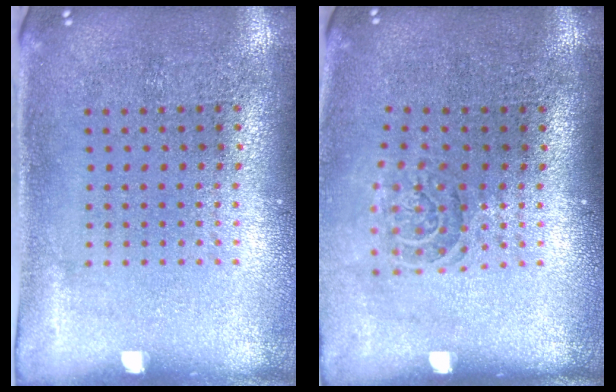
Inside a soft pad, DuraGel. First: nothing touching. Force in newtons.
{"total": 1.5, "press": 1.2, "slide": 1.0}